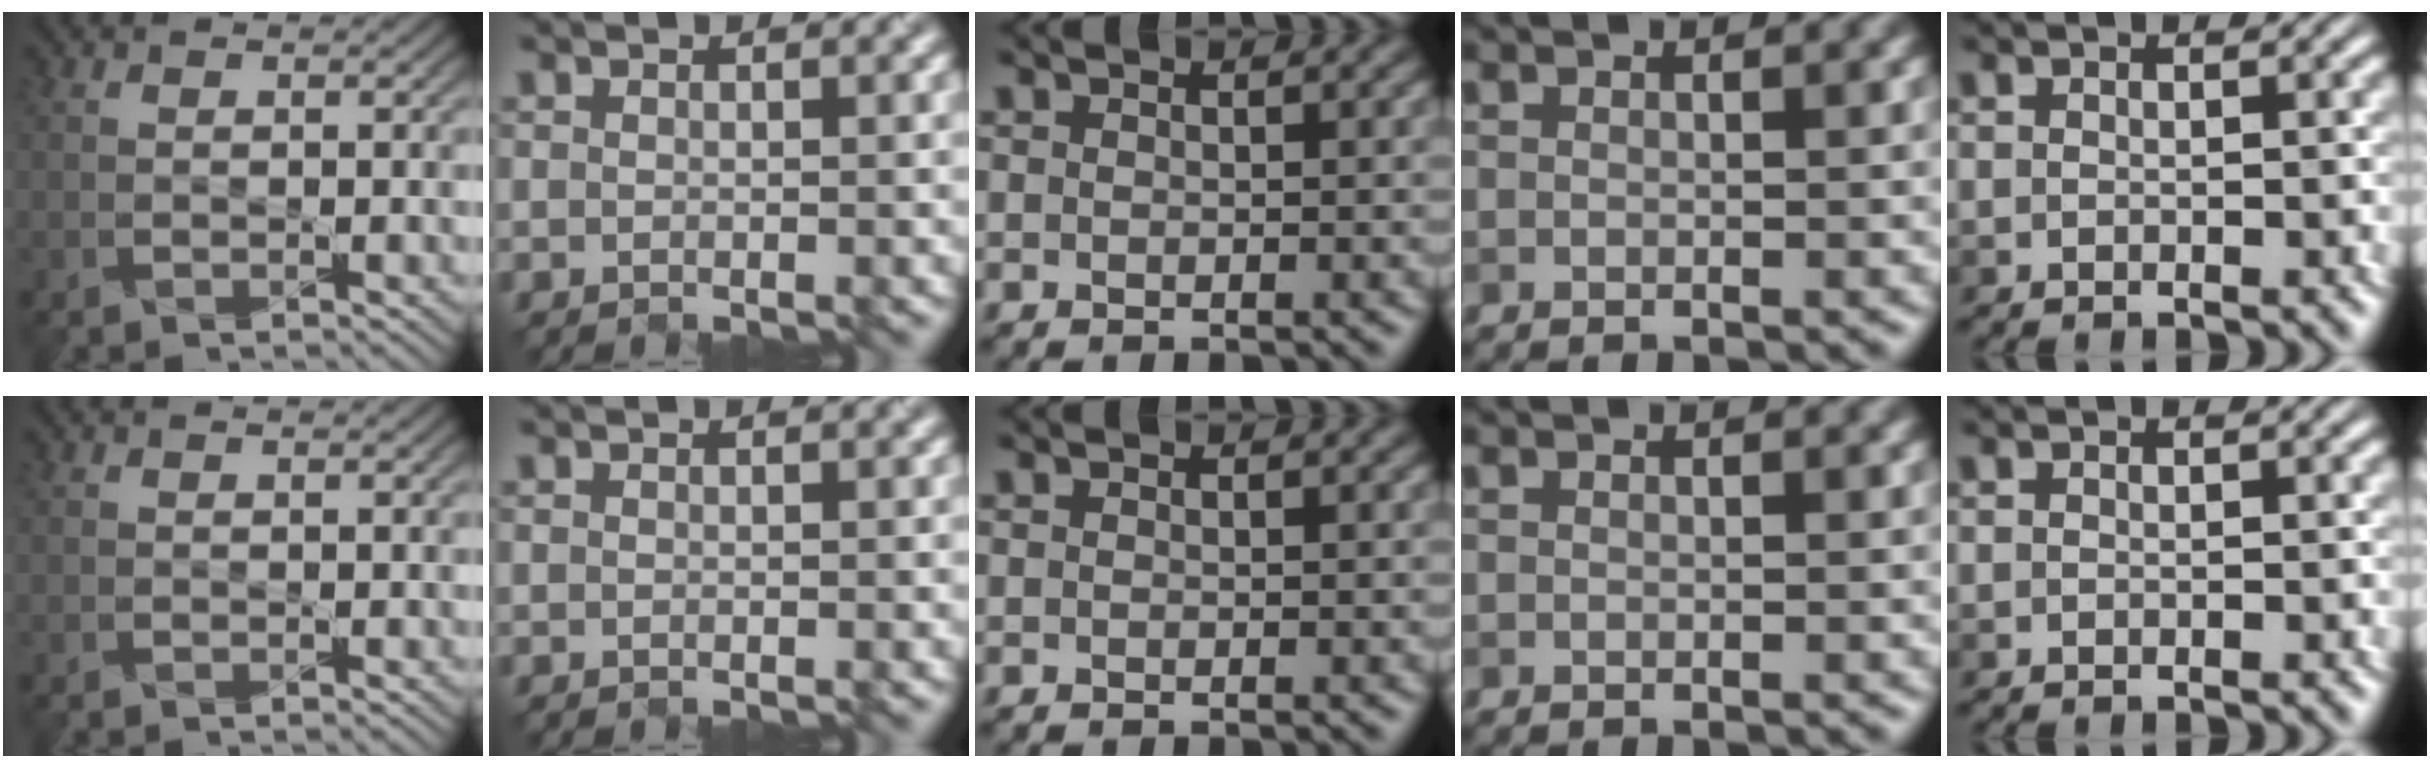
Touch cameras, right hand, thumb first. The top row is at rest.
{}